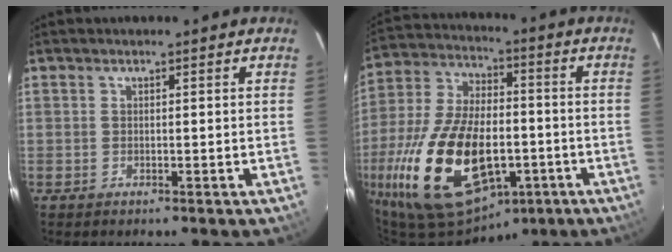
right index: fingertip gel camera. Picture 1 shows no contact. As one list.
[{"total": 24.5, "force": [-9.5, 12.7, 18.7], "torque": [-0.391, -0.022, -0.149]}]